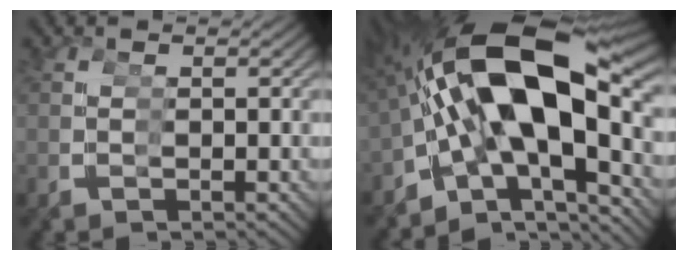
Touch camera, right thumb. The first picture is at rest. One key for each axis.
{"total": 16.8, "fx": 0.3, "fy": 9.7, "fz": 13.7, "tx": -0.261, "ty": -0.013, "tz": 0.013}